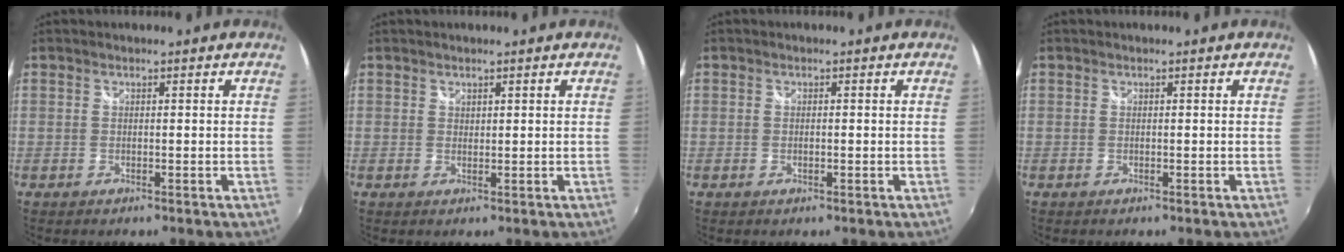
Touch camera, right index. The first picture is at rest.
{"total": 0.8, "force": [0.6, 0.4, 0.1], "torque": [0.000, 0.001, 0.011]}
{"total": 0.8, "force": [-0.1, 0.4, 0.6], "torque": [-0.012, -0.001, -0.003]}
{"total": 0.0}